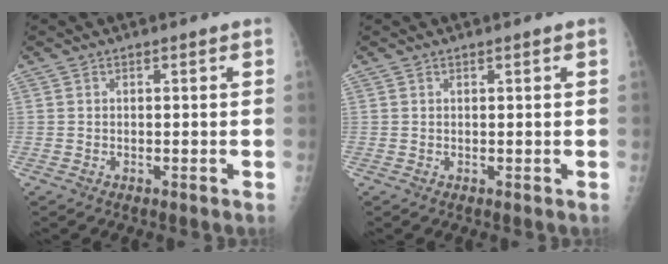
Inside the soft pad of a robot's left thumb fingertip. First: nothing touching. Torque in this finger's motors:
{"motor_torque": [-0.02, 0.17, -0.11, 0.14, -0.03]}